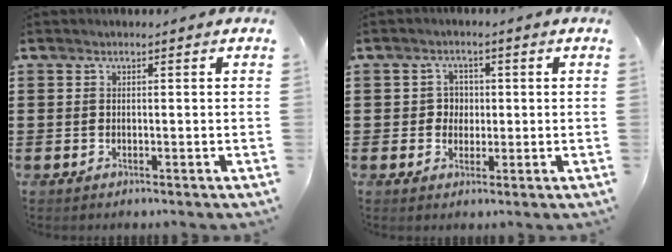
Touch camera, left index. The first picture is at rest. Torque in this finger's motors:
{"motor_torque": [0.09, 0.09, 0.05, 0.01]}